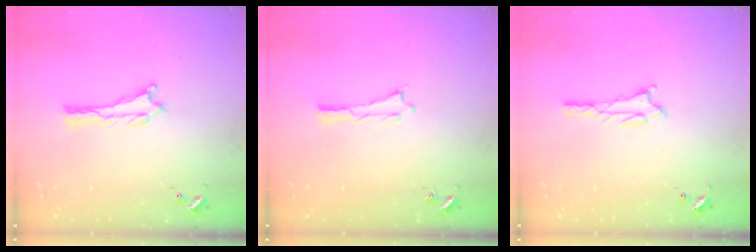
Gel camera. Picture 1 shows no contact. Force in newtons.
{"total": 0.0}
{"total": 1.8, "press": 1.8, "slide": 0.2}